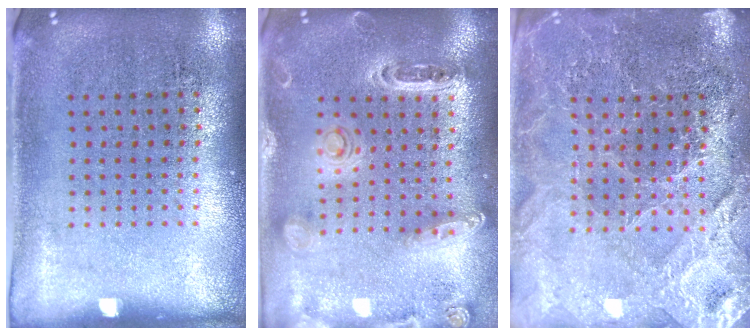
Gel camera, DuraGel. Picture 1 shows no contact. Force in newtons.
{"total": 1.2, "press": 1.2, "slide": 0.2}
{"total": 4.0, "press": 3.8, "slide": 1.3}